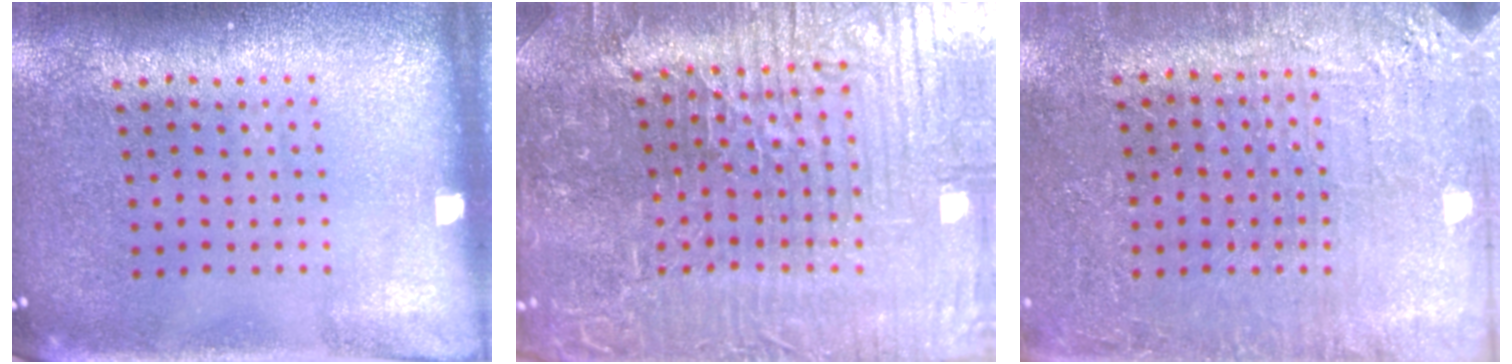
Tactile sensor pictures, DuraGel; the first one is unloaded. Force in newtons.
{"total": 5.9, "press": 5.6, "slide": 1.9}
{"total": 2.8, "press": 2.8, "slide": 0.3}